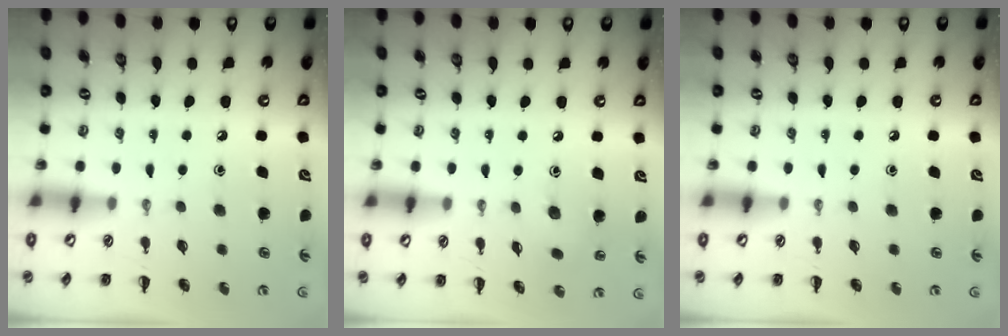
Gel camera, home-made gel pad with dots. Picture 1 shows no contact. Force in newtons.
{"total": 4.7, "press": 4.5, "slide": 1.1}
{"total": 0.0}